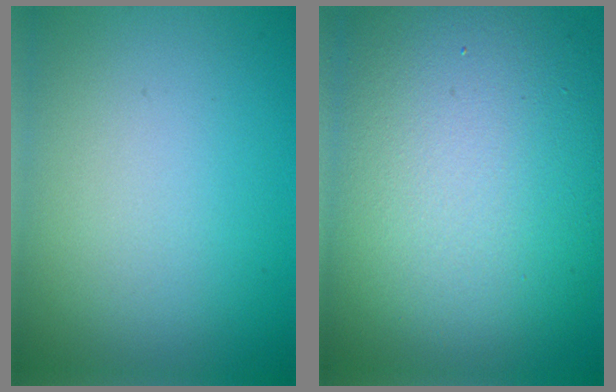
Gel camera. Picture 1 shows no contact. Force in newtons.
{"total": 15.4, "press": 15.4, "slide": 0.5}